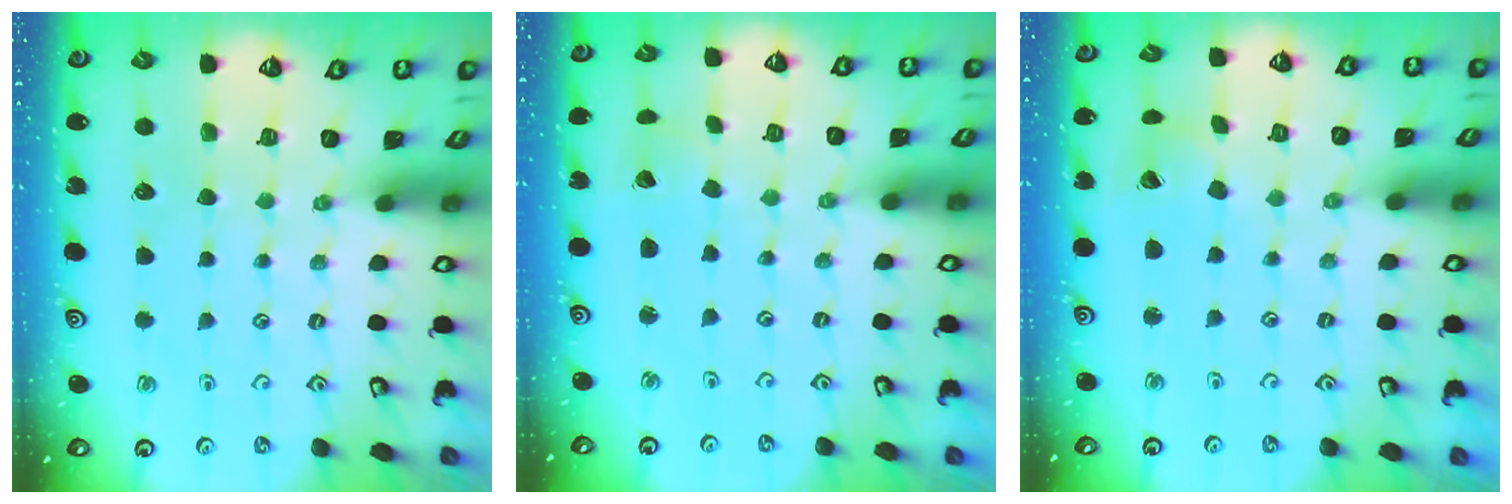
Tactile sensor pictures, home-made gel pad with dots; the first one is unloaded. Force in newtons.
{"total": 2.5, "press": 2.5, "slide": 0.1}
{"total": 6.1, "press": 6.0, "slide": 0.8}